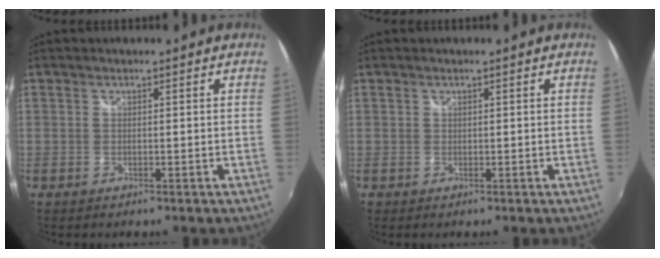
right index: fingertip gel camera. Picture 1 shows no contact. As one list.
[{"total": 0.8, "force": [0.0, 0.7, -0.1], "torque": [0.001, 0.002, 0.000]}]